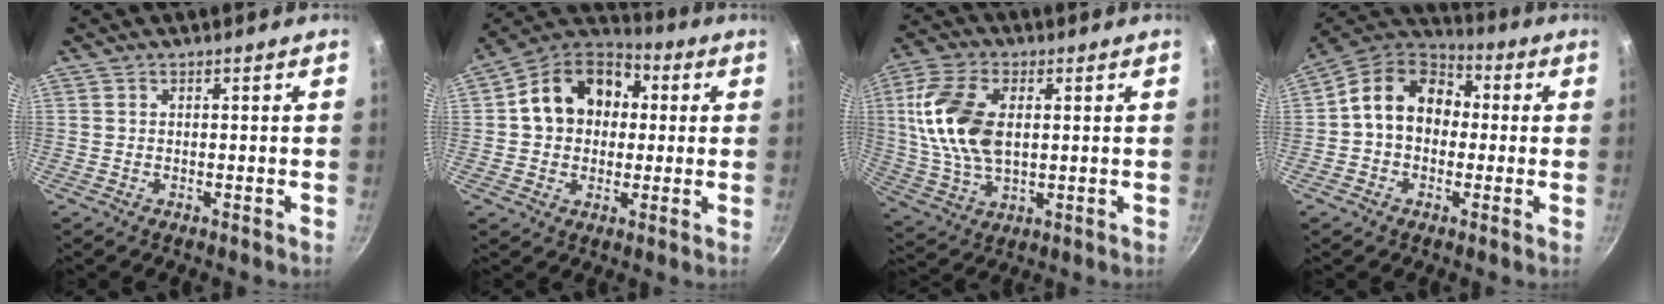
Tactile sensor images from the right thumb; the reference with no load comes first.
{"total": 16.1, "force": [2.5, 12.6, 9.6], "torque": [-0.131, 0.032, 0.024]}
{"total": 14.8, "force": [2.3, 8.6, 11.8], "torque": [-0.224, 0.001, 0.043]}
{"total": 14.0, "force": [1.0, 11.0, 8.7], "torque": [-0.107, 0.037, -0.005]}